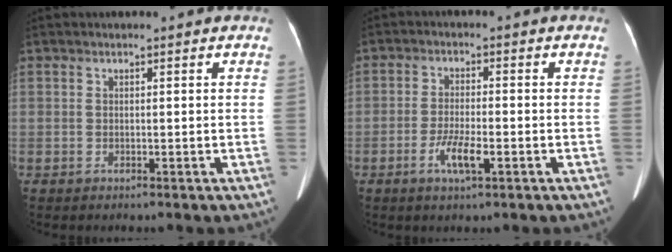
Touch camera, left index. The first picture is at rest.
{"total": 4.6, "force": [-2.1, 0.8, 4.0], "torque": [-0.082, -0.003, -0.038]}